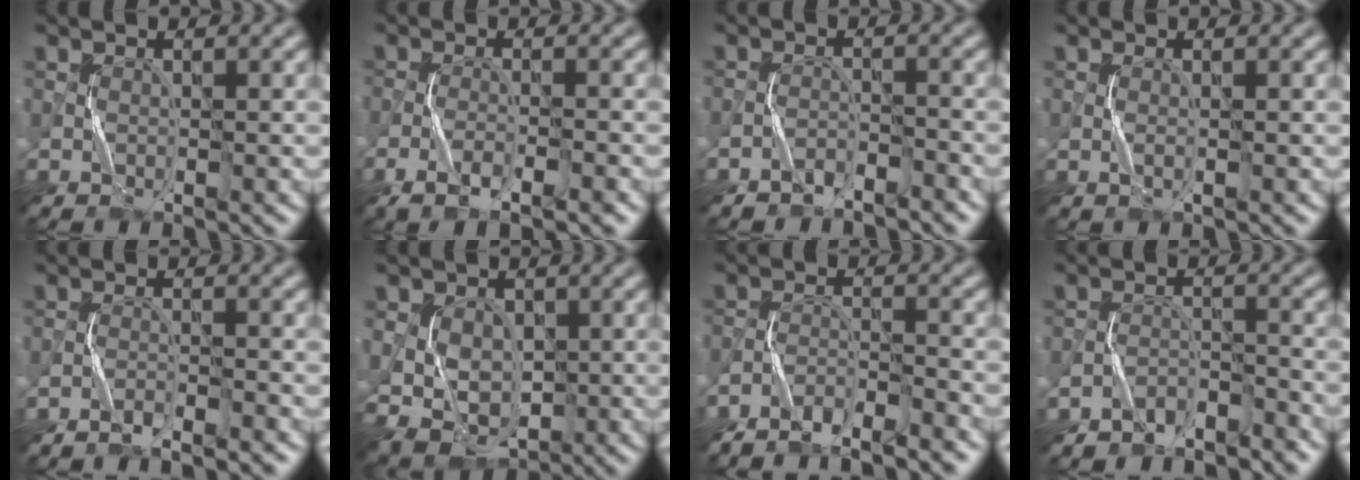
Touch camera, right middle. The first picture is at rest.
{"total": 4.0, "force": [-2.6, 0.9, 2.8], "torque": [-0.052, -0.002, -0.046]}
{"total": 2.0, "force": [-2.0, 0.3, 0.2], "torque": [-0.004, 0.006, -0.039]}
{"total": 0.6, "force": [-0.1, -0.1, 0.6], "torque": [-0.014, 0.002, -0.002]}
{"total": 2.6, "force": [-2.6, -0.4, 0.5], "torque": [-0.019, 0.002, -0.043]}
{"total": 5.7, "force": [0.0, 4.7, 3.2], "torque": [-0.058, 0.000, -0.008]}
{"total": 5.1, "force": [-4.9, 0.2, 1.1], "torque": [-0.024, -0.007, -0.086]}
{"total": 3.6, "force": [-3.5, 0.7, 0.3], "torque": [-0.004, 0.003, -0.066]}